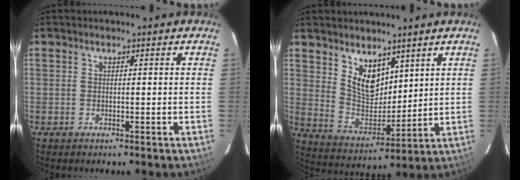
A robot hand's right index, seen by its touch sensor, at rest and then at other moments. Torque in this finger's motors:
{"motor_torque": [0.19, 0.30, 0.05, 0.03]}